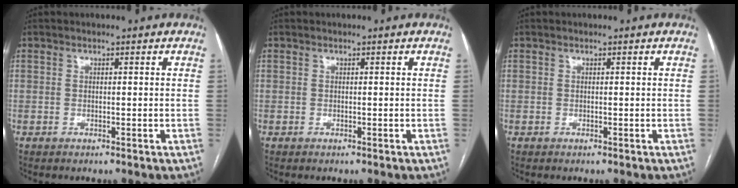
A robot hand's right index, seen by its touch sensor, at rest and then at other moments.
{"total": 0.0}
{"total": 0.0}